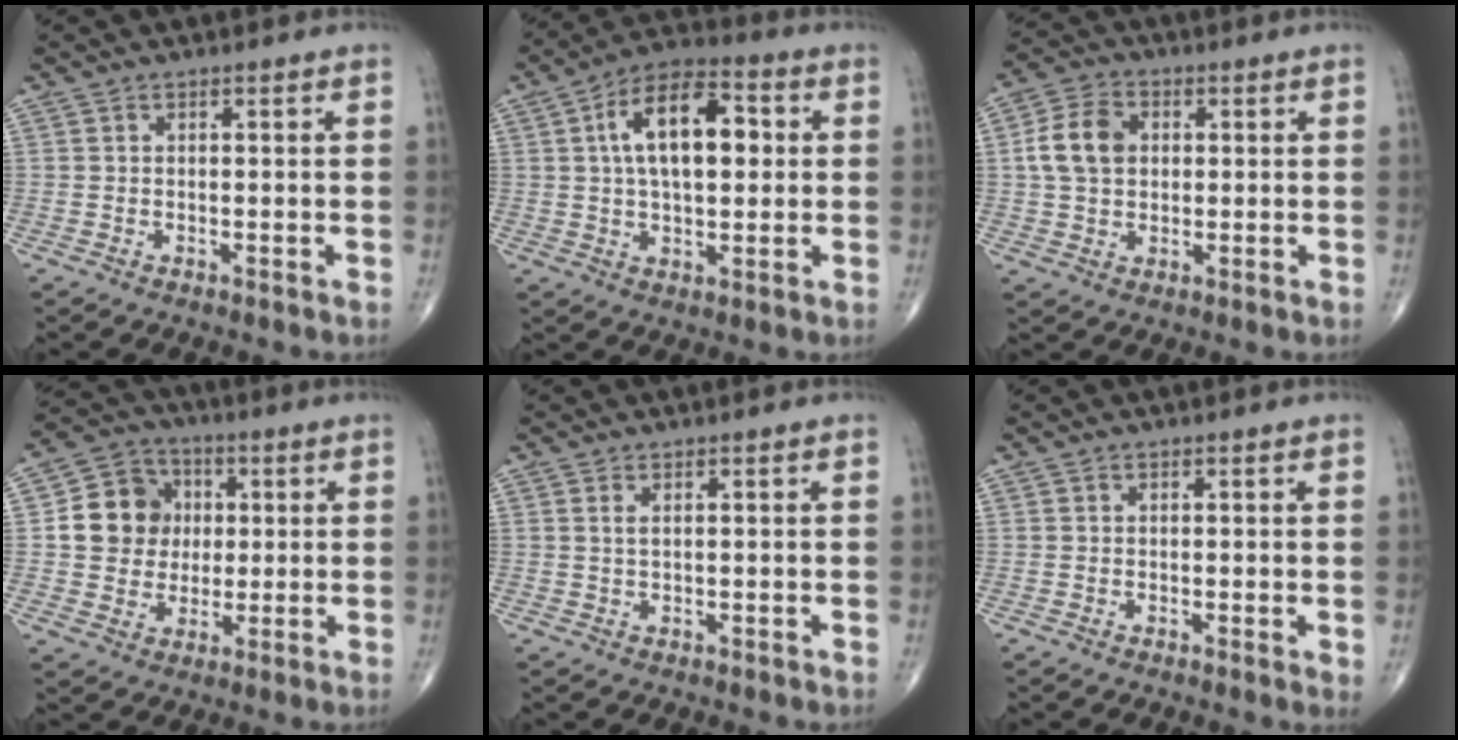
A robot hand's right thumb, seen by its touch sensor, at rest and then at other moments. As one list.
[{"total": 15.1, "force": [2.7, 7.9, 12.6], "torque": [-0.195, 0.019, 0.038]}, {"total": 8.9, "force": [1.3, 6.6, 5.9], "torque": [-0.100, 0.011, 0.018]}, {"total": 11.4, "force": [1.5, 10.1, 5.0], "torque": [-0.052, 0.010, 0.022]}, {"total": 1.1, "force": [0.4, 0.5, 1.0], "torque": [-0.023, 0.004, 0.011]}, {"total": 1.2, "force": [0.2, 0.4, 1.1], "torque": [-0.020, -0.006, 0.001]}]